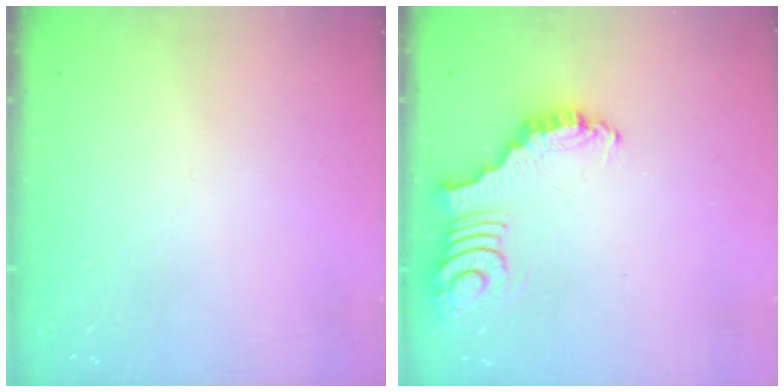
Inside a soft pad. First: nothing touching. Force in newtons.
{"total": 3.6, "press": 3.5, "slide": 0.7}